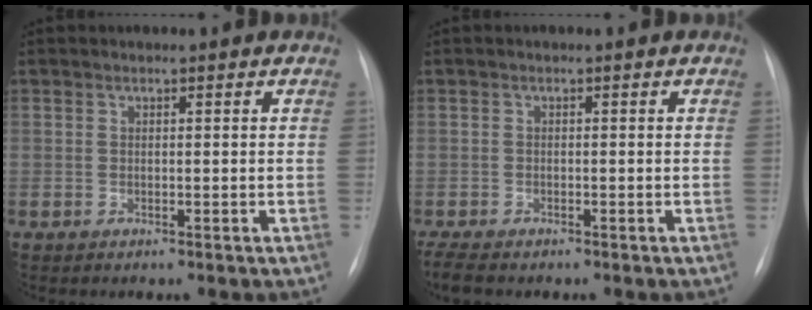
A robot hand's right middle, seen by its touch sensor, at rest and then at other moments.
{"total": 3.9, "force": [-3.1, 1.2, 1.9], "torque": [-0.043, -0.012, -0.049]}